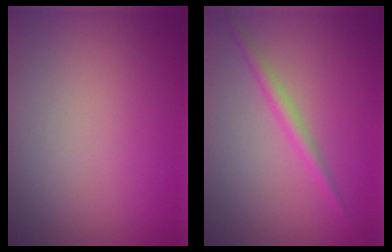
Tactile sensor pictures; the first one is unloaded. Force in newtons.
{"total": 1.7, "press": 1.7, "slide": 0.1}